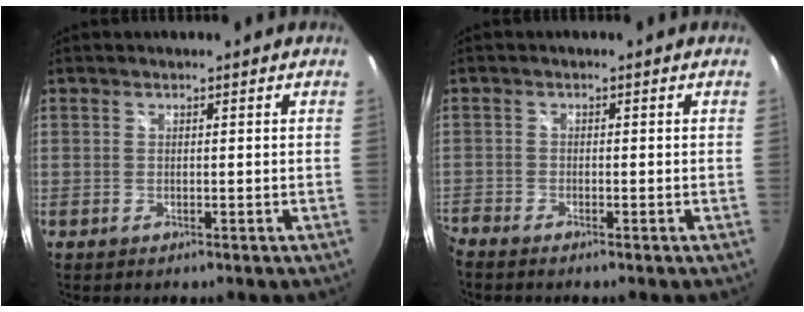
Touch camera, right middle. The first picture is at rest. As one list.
[{"total": 2.3, "force": [-2.2, 0.4, 0.5], "torque": [-0.021, -0.012, -0.049]}]